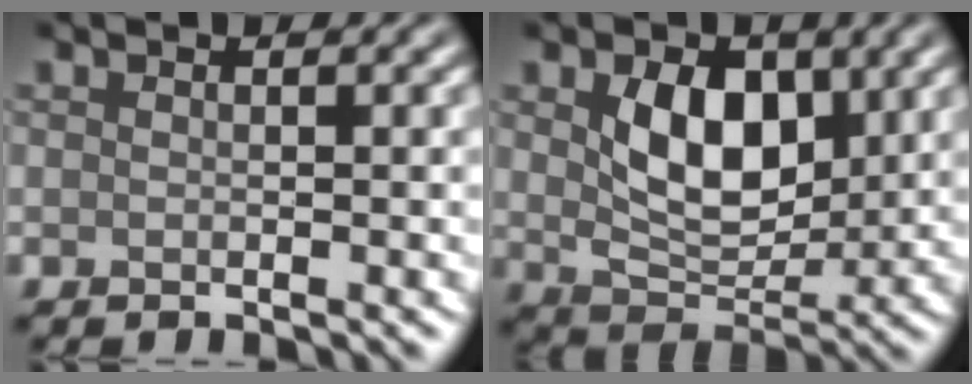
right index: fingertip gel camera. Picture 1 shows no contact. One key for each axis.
{"total": 6.3, "fx": 1.7, "fy": 4.0, "fz": 4.6, "tx": -0.084, "ty": -0.007, "tz": 0.031}